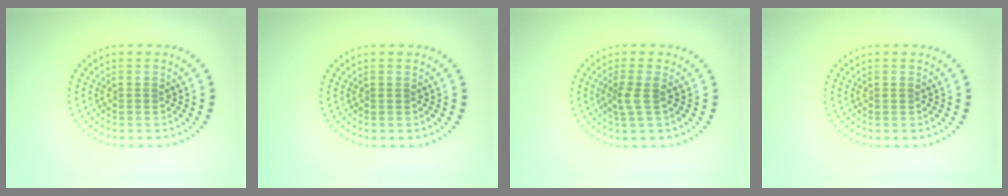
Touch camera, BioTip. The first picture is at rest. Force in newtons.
{"total": 0.0}
{"total": 1.8, "press": 1.4, "slide": 1.2}
{"total": 0.0}